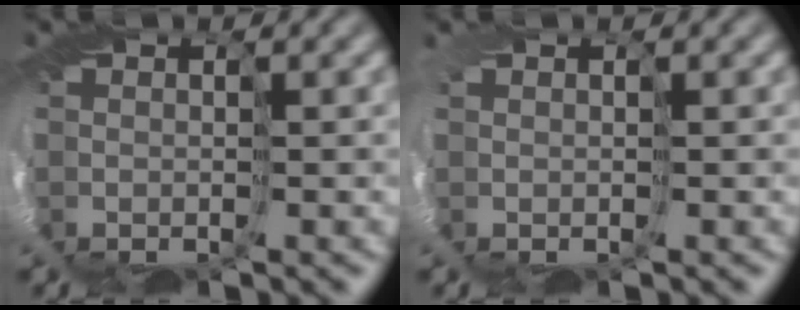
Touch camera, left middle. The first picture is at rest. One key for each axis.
{"total": 1.5, "fx": -0.1, "fy": -1.1, "fz": -1.1, "tx": 0.030, "ty": -0.005, "tz": -0.001}